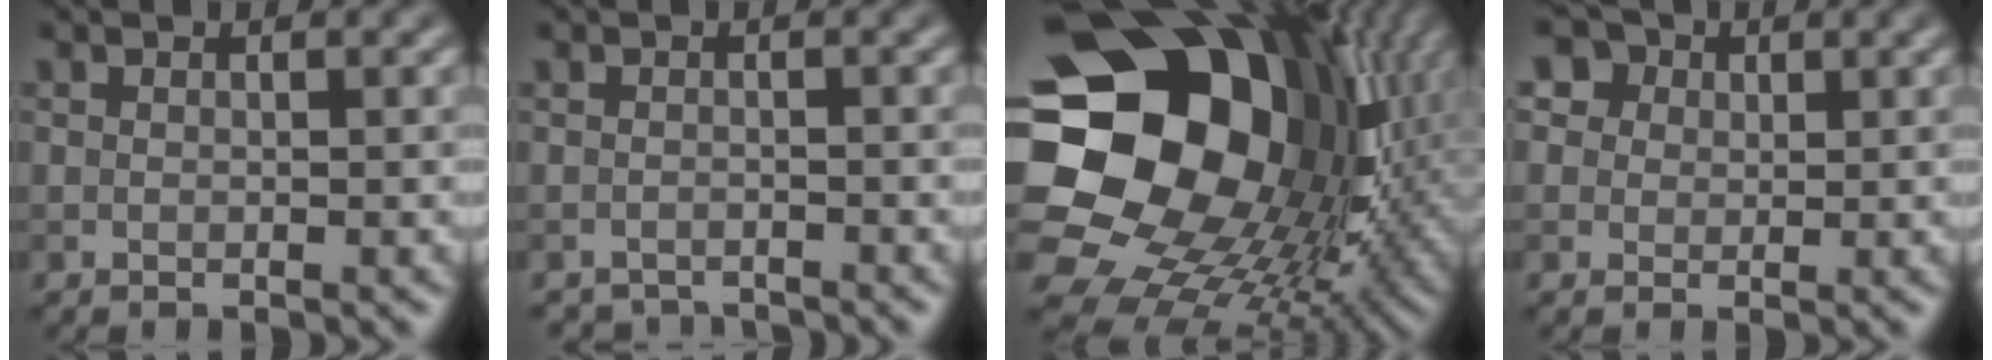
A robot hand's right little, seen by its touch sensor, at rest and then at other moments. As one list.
[{"total": 2.1, "force": [-2.1, 0.3, -0.3], "torque": [0.014, -0.006, -0.033]}, {"total": 23.4, "force": [3.3, 18.7, 13.6], "torque": [-0.287, -0.016, 0.049]}, {"total": 5.6, "force": [3.0, 4.2, 2.1], "torque": [-0.043, 0.016, 0.034]}]